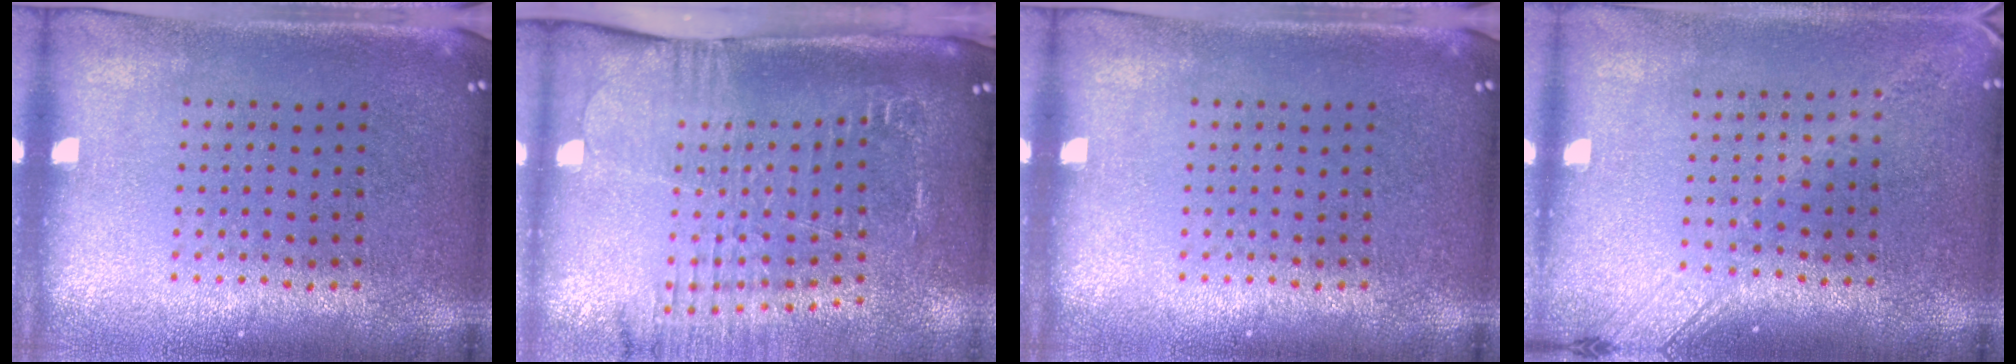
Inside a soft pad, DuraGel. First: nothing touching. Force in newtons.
{"total": 2.6, "press": 2.0, "slide": 1.6}
{"total": 0.0}
{"total": 1.8, "press": 1.4, "slide": 1.2}